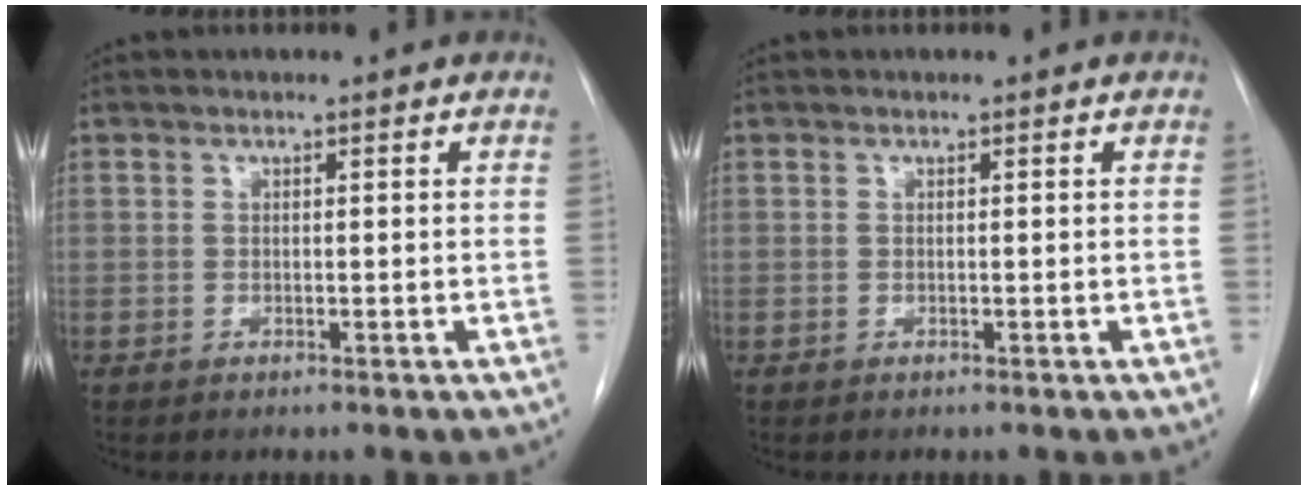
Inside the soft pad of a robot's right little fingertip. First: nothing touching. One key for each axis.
{"total": 0.0}